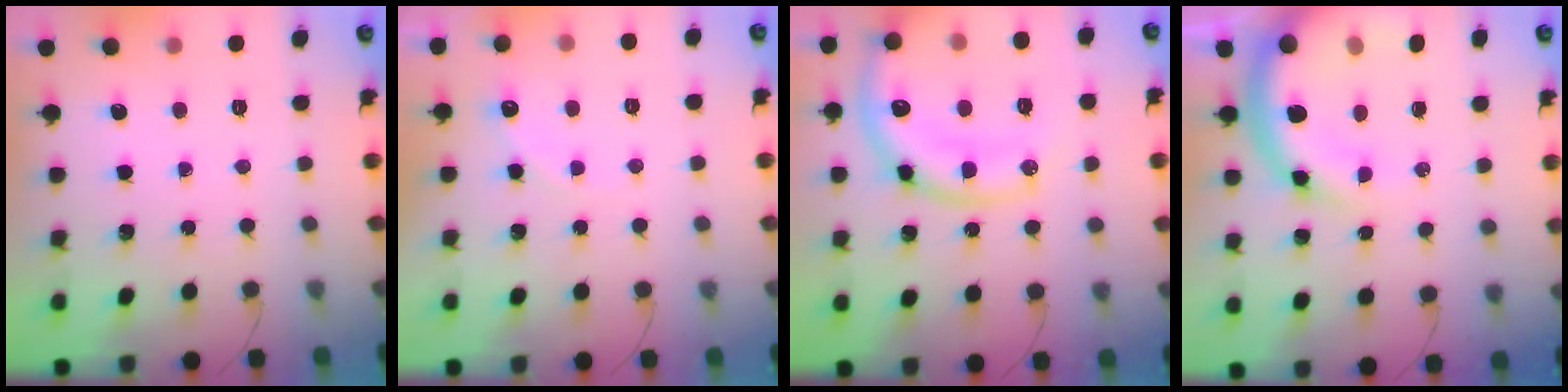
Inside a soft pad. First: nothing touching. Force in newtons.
{"total": 7.9, "press": 7.8, "slide": 1.4}
{"total": 20.9, "press": 20.6, "slide": 3.3}
{"total": 15.9, "press": 15.6, "slide": 3.1}